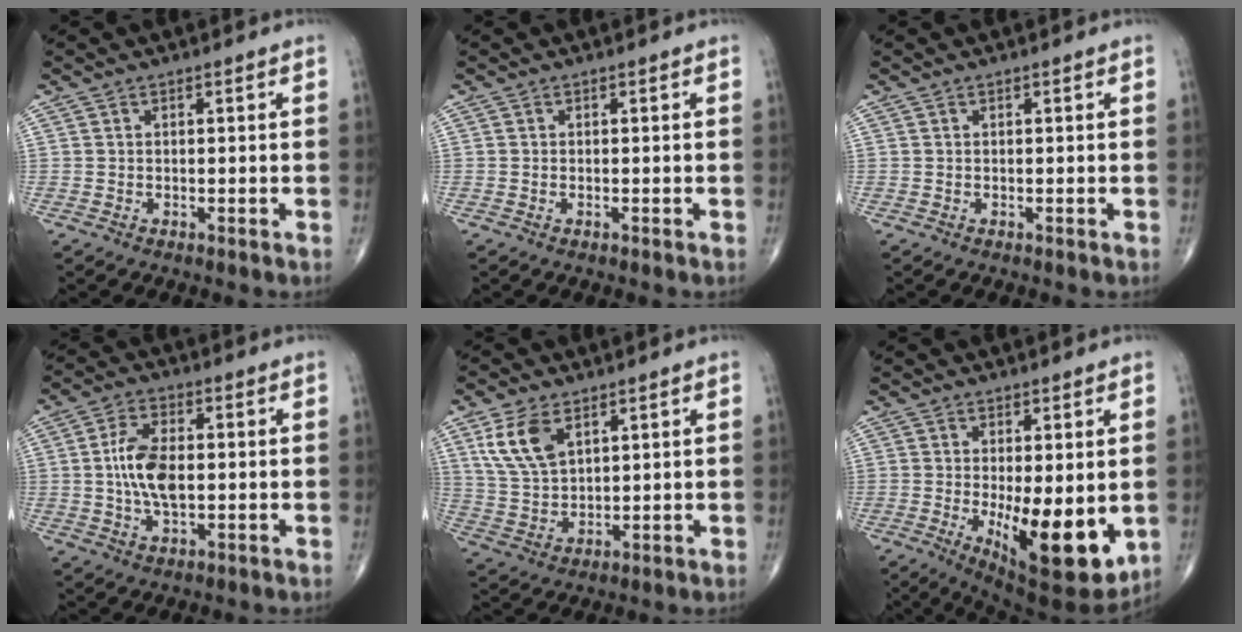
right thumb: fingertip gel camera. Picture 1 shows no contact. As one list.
[{"total": 0.0}, {"total": 0.0}, {"total": 9.2, "force": [0.1, 4.7, 7.9], "torque": [-0.154, 0.002, 0.000]}, {"total": 9.5, "force": [4.6, 5.2, 6.5], "torque": [-0.123, -0.014, 0.100]}, {"total": 14.5, "force": [-2.3, 5.1, 13.3], "torque": [-0.190, -0.032, -0.017]}]